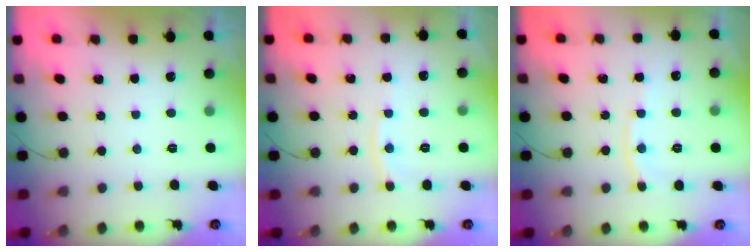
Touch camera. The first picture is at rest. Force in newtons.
{"total": 4.7, "press": 4.7, "slide": 0.8}
{"total": 6.6, "press": 6.6, "slide": 0.9}